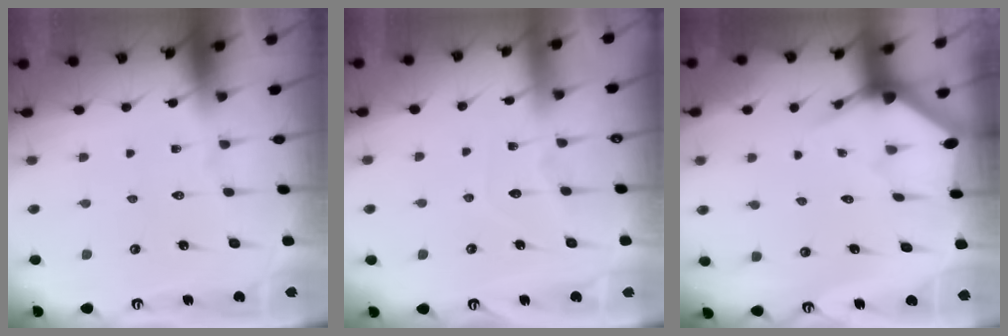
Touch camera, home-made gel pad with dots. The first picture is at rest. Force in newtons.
{"total": 5.0, "press": 4.9, "slide": 0.6}
{"total": 3.1, "press": 3.1, "slide": 0.2}